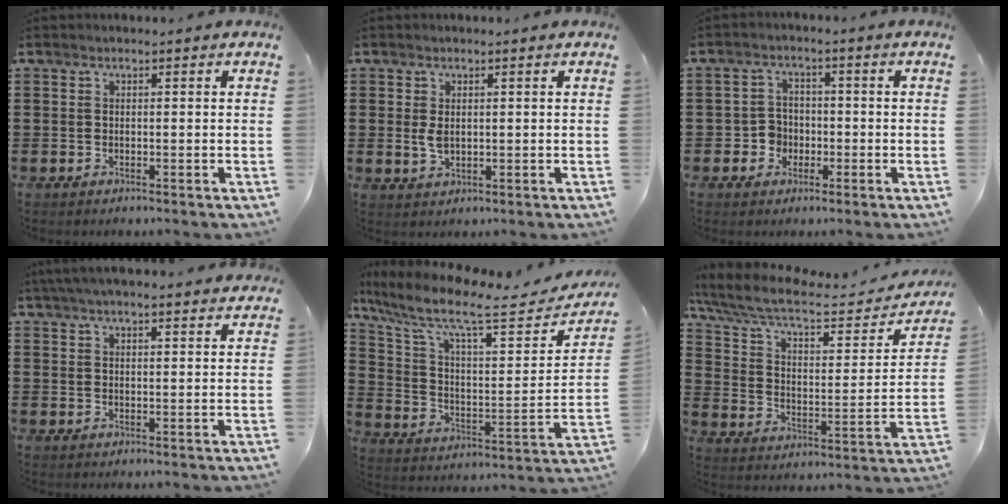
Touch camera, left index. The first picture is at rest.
{"total": 2.4, "force": [0.4, 1.3, 2.0], "torque": [-0.057, -0.003, 0.003]}
{"total": 3.5, "force": [-1.3, 3.1, 1.3], "torque": [-0.032, 0.003, -0.026]}
{"total": 3.7, "force": [3.5, -0.2, 1.2], "torque": [-0.033, -0.005, 0.064]}
{"total": 10.2, "force": [7.5, 2.1, 6.5], "torque": [-0.149, -0.053, 0.123]}
{"total": 9.1, "force": [6.7, 2.1, 5.8], "torque": [-0.135, -0.039, 0.111]}